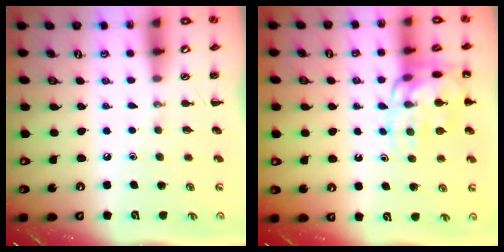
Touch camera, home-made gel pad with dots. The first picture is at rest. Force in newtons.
{"total": 13.5, "press": 13.5, "slide": 1.2}